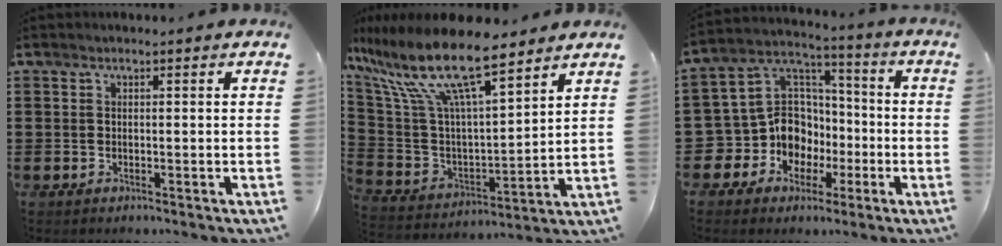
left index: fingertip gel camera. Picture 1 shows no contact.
{"total": 14.0, "force": [10.0, 3.1, 9.3], "torque": [-0.223, -0.057, 0.172]}
{"total": 11.1, "force": [-2.8, 10.0, 3.9], "torque": [-0.128, -0.002, -0.046]}